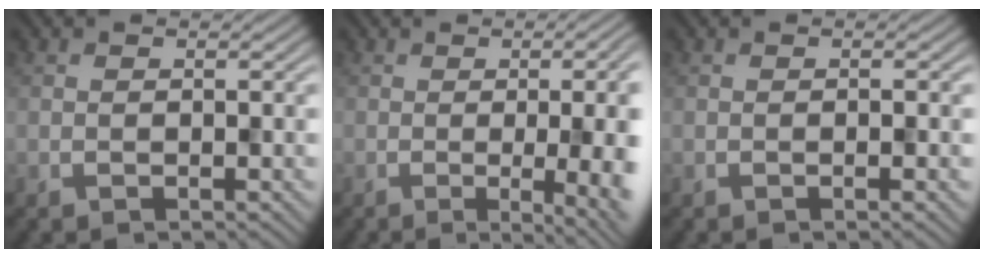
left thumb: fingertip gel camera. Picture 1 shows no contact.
{"total": 14.1, "force": [-1.2, 5.2, 13.1], "torque": [-0.110, 0.007, -0.007]}
{"total": 1.2, "force": [-0.2, -0.1, 1.2], "torque": [-0.016, 0.001, -0.008]}